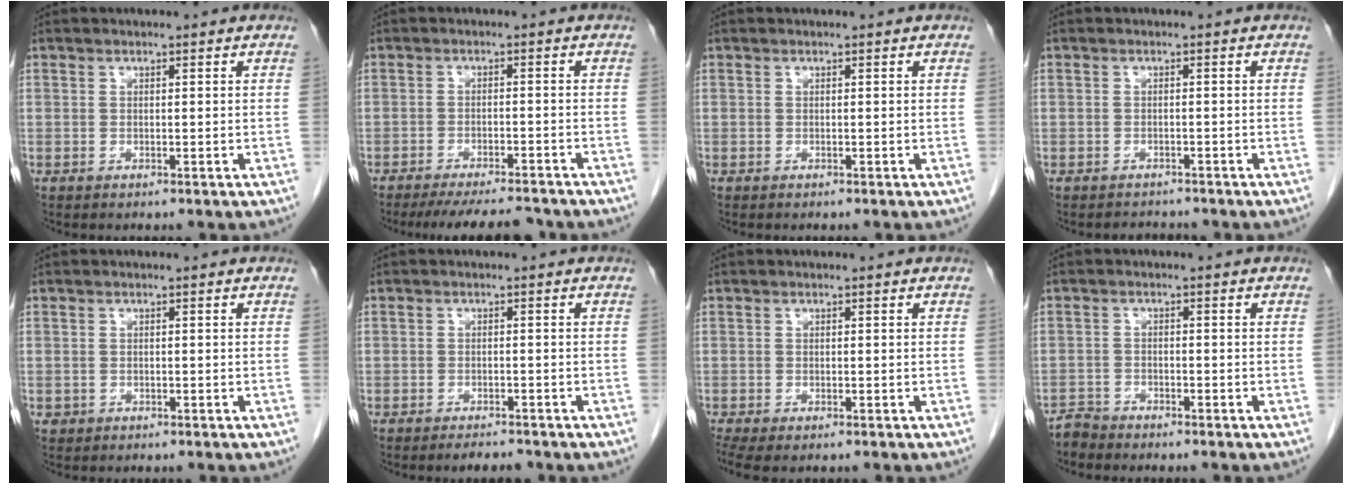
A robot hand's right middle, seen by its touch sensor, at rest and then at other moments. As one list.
[{"total": 9.9, "force": [-9.2, 1.2, 3.7], "torque": [-0.054, -0.009, -0.125]}, {"total": 0.0}, {"total": 1.9, "force": [-1.8, 0.7, -0.4], "torque": [-0.002, -0.005, -0.028]}, {"total": 0.6, "force": [-0.2, 0.5, 0.1], "torque": [-0.005, 0.003, -0.002]}, {"total": 2.2, "force": [-1.9, 0.6, 0.8], "torque": [-0.019, -0.004, -0.024]}, {"total": 4.2, "force": [-3.1, 1.3, 2.4], "torque": [-0.048, -0.014, -0.052]}, {"total": 2.2, "force": [-2.1, 0.3, -0.5], "torque": [0.011, -0.007, -0.041]}]